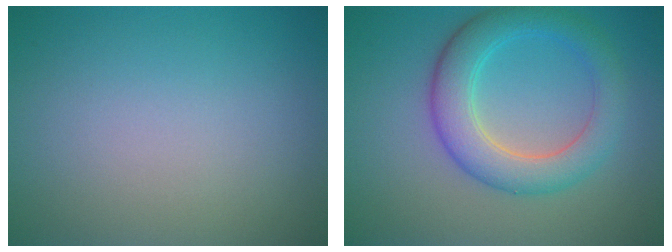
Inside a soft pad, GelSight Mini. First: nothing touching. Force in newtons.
{"total": 5.4, "press": 5.4, "slide": 0.1}